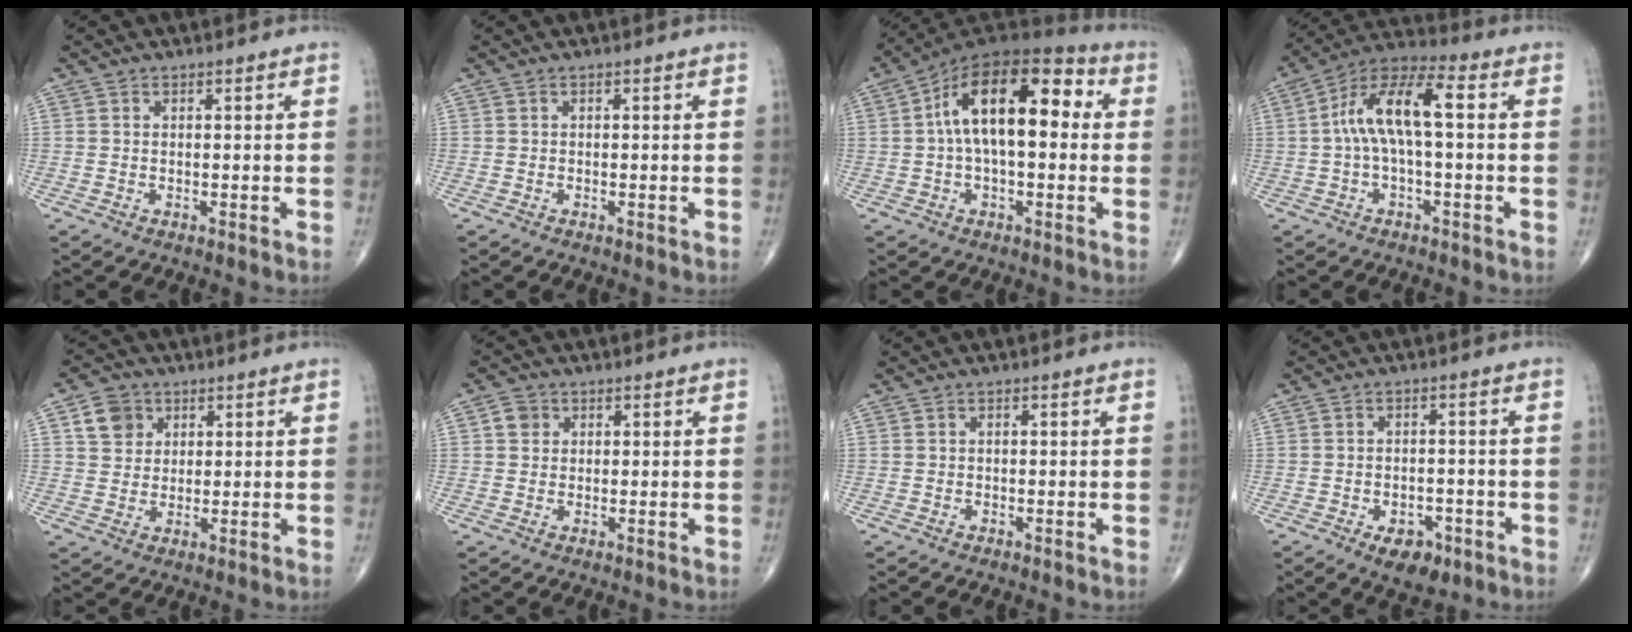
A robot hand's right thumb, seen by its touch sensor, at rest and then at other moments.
{"total": 0.0}
{"total": 18.3, "force": [2.8, 9.0, 15.7], "torque": [-0.236, 0.042, 0.032]}
{"total": 11.8, "force": [0.7, 4.2, 11.0], "torque": [-0.221, 0.044, 0.006]}
{"total": 6.1, "force": [2.5, 5.1, 2.2], "torque": [-0.014, -0.005, 0.045]}
{"total": 2.8, "force": [0.8, 2.4, 1.1], "torque": [-0.007, 0.001, 0.013]}
{"total": 0.0}
{"total": 6.5, "force": [-3.3, 3.8, 4.2], "torque": [-0.043, 0.012, -0.041]}